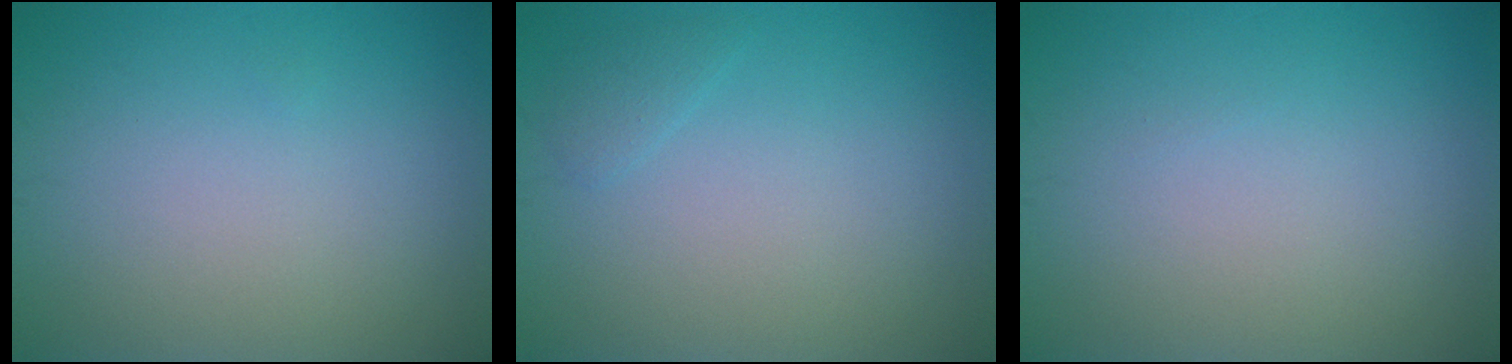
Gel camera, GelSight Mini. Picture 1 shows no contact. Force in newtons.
{"total": 0.9, "press": 0.9, "slide": 0.1}
{"total": 0.0}